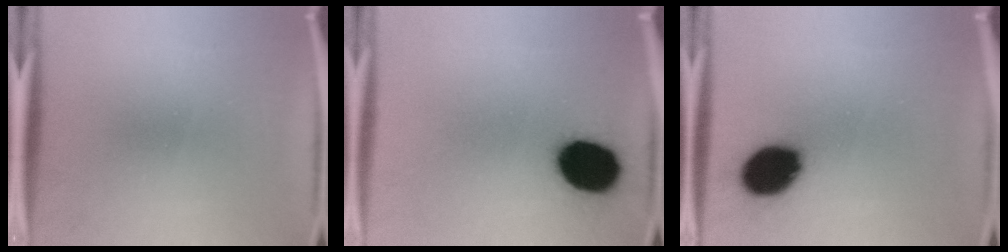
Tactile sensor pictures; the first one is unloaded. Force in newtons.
{"total": 16.0}
{"total": 13.6}